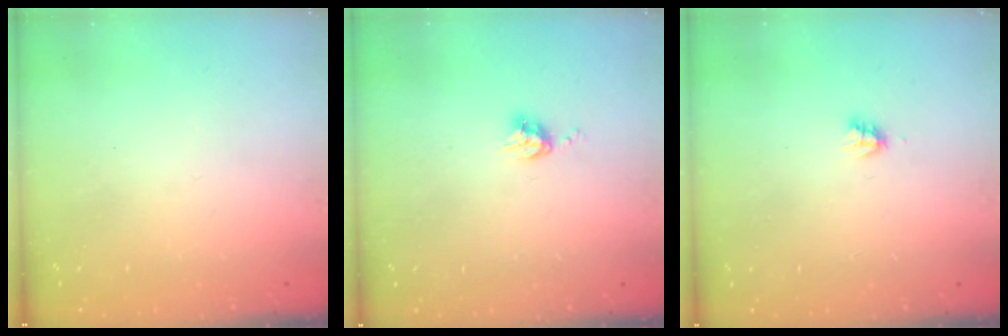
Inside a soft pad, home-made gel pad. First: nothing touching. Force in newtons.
{"total": 4.2, "press": 4.1, "slide": 0.6}
{"total": 2.7, "press": 2.7, "slide": 0.2}